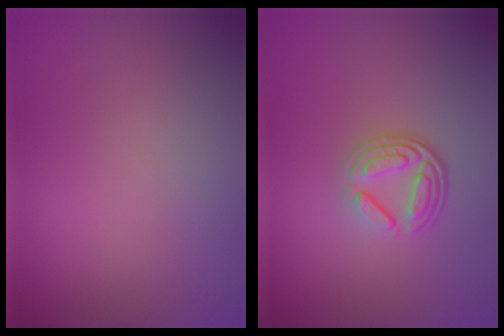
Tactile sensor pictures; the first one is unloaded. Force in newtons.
{"total": 4.0, "press": 2.9, "slide": 2.7}